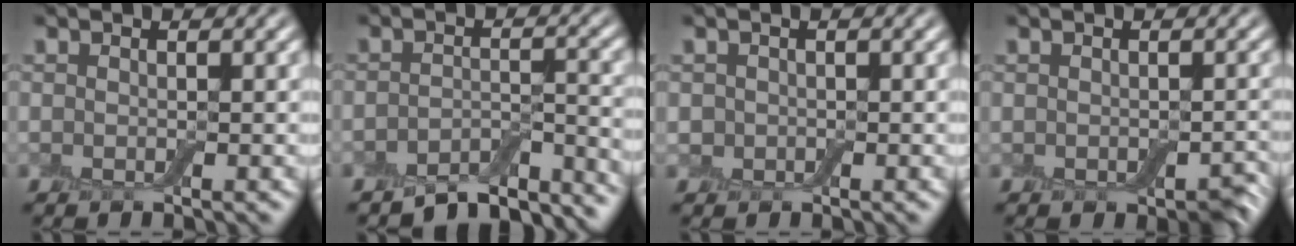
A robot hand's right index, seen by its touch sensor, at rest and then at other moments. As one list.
[{"total": 6.0, "force": [-5.4, 1.5, 2.2], "torque": [-0.031, -0.006, -0.079]}, {"total": 0.8, "force": [0.0, 0.8, 0.1], "torque": [0.000, -0.002, -0.006]}, {"total": 1.7, "force": [-0.8, 1.0, 1.1], "torque": [-0.020, -0.009, -0.005]}]